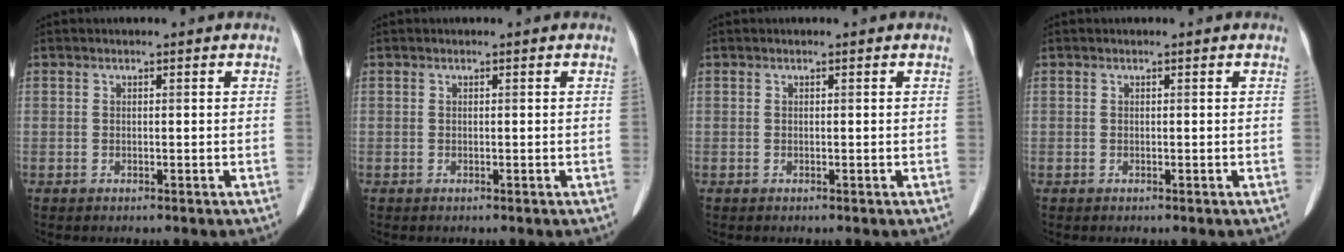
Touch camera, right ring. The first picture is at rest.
{"total": 0.0}
{"total": 0.0}
{"total": 0.0}